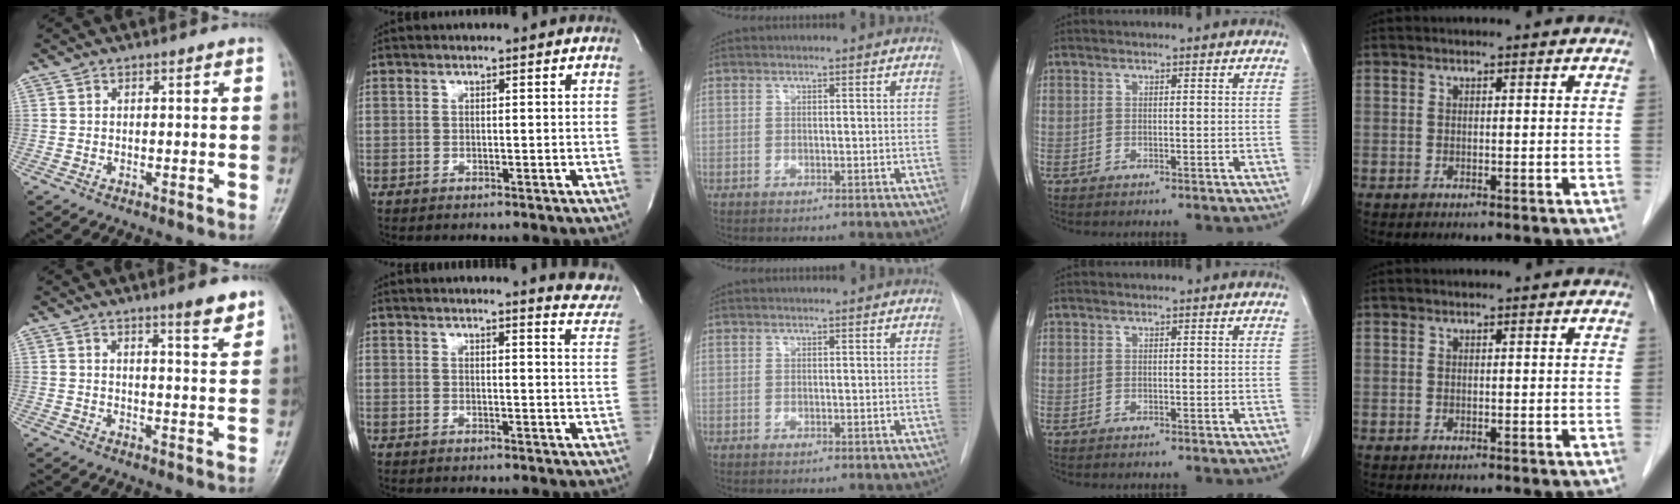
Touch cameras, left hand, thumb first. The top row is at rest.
{"thumb": {"total": 5.2, "force": [3.8, 0.5, 3.5], "torque": [-0.040, -0.029, 0.052]}, "index": {"total": 10.1, "force": [9.8, 1.0, 2.6], "torque": [-0.009, -0.041, 0.085]}}